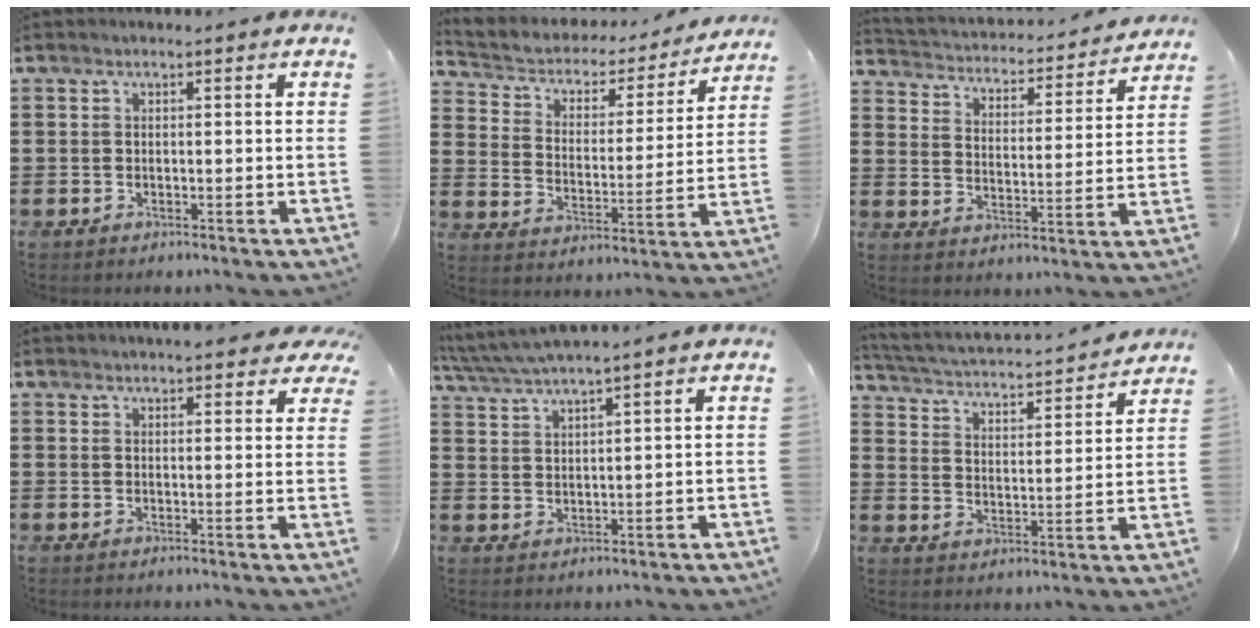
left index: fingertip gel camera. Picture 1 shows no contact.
{"total": 3.2, "force": [2.7, 1.7, 0.5], "torque": [-0.032, -0.022, 0.035]}
{"total": 2.5, "force": [2.4, 0.3, 0.0], "torque": [-0.021, -0.027, 0.031]}
{"total": 3.9, "force": [3.7, 0.5, 1.2], "torque": [-0.018, -0.012, 0.065]}
{"total": 3.6, "force": [3.2, -0.4, 1.5], "torque": [-0.041, -0.012, 0.057]}
{"total": 2.7, "force": [2.5, 0.1, 0.9], "torque": [-0.037, -0.028, 0.030]}